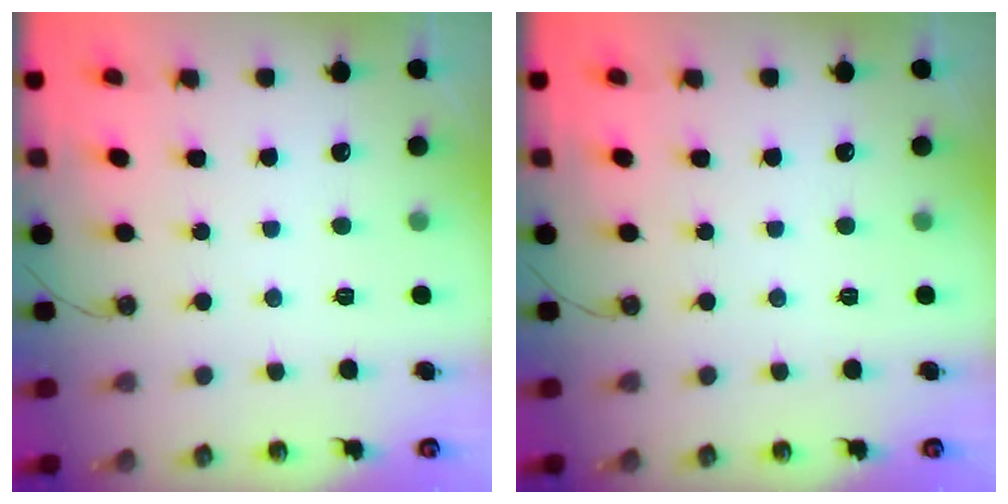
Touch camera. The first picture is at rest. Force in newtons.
{"total": 0.0}